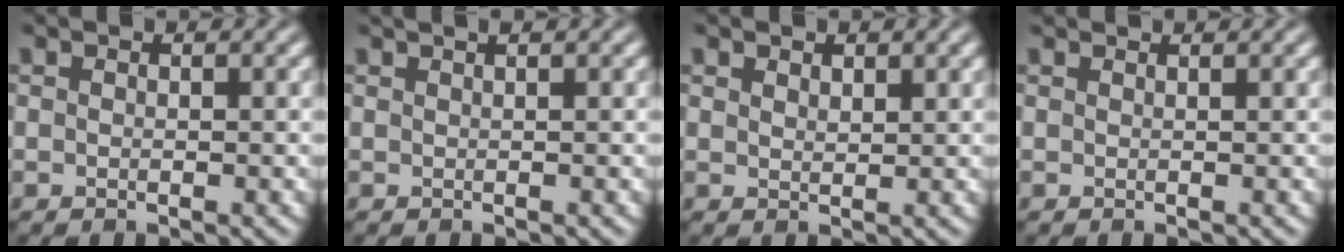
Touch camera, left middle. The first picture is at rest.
{"total": 1.0, "force": [0.8, 0.1, 0.5], "torque": [-0.002, -0.001, 0.009]}
{"total": 1.0, "force": [0.9, 0.5, 0.2], "torque": [-0.002, 0.000, 0.018]}
{"total": 1.1, "force": [1.1, -0.1, 0.0], "torque": [0.000, 0.001, 0.010]}